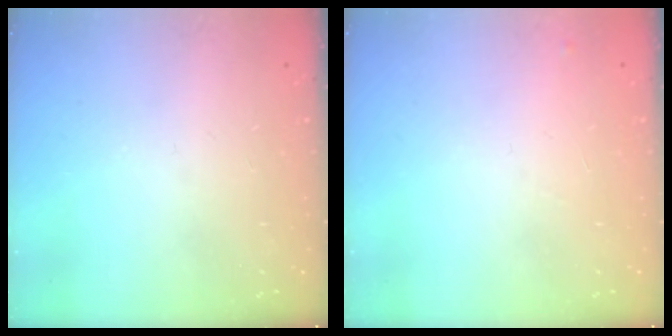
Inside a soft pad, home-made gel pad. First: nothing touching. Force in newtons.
{"total": 4.5, "press": 4.4, "slide": 0.6}